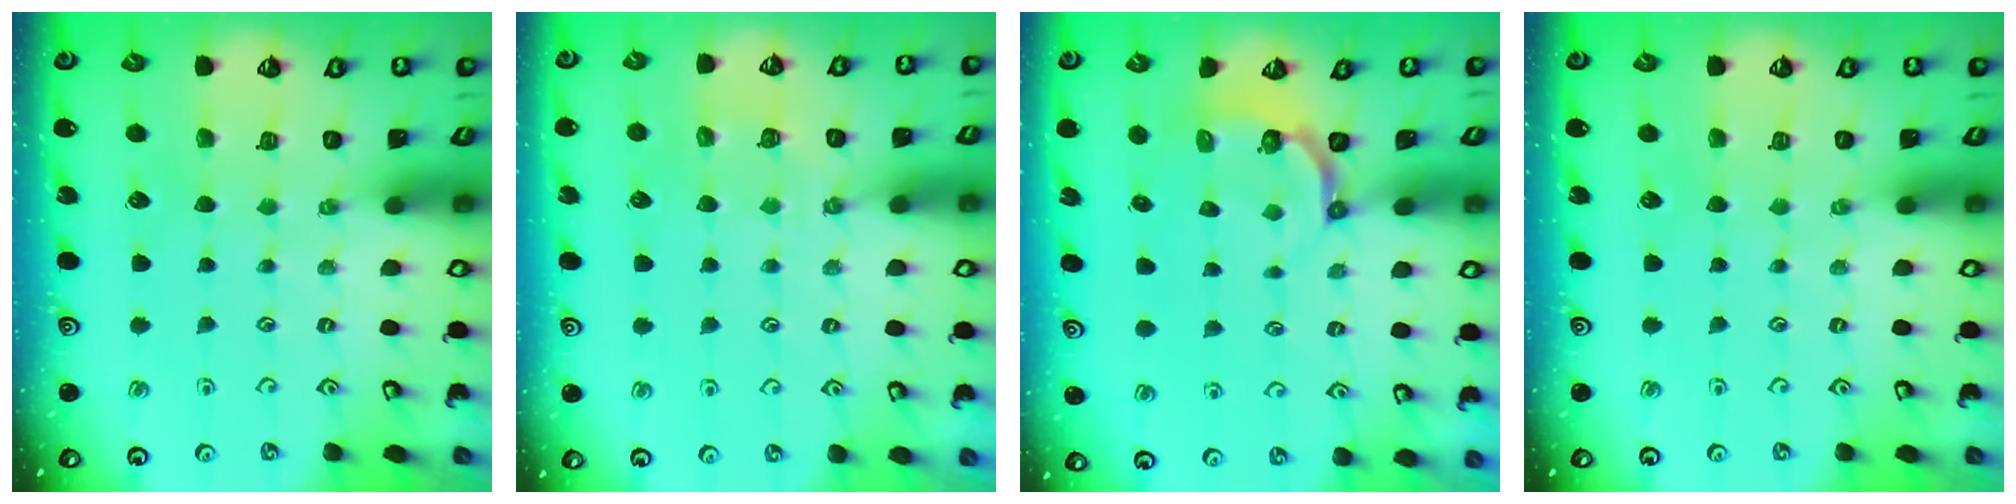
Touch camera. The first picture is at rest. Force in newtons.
{"total": 4.2, "press": 4.1, "slide": 0.9}
{"total": 4.5, "press": 3.6, "slide": 2.6}
{"total": 0.0}